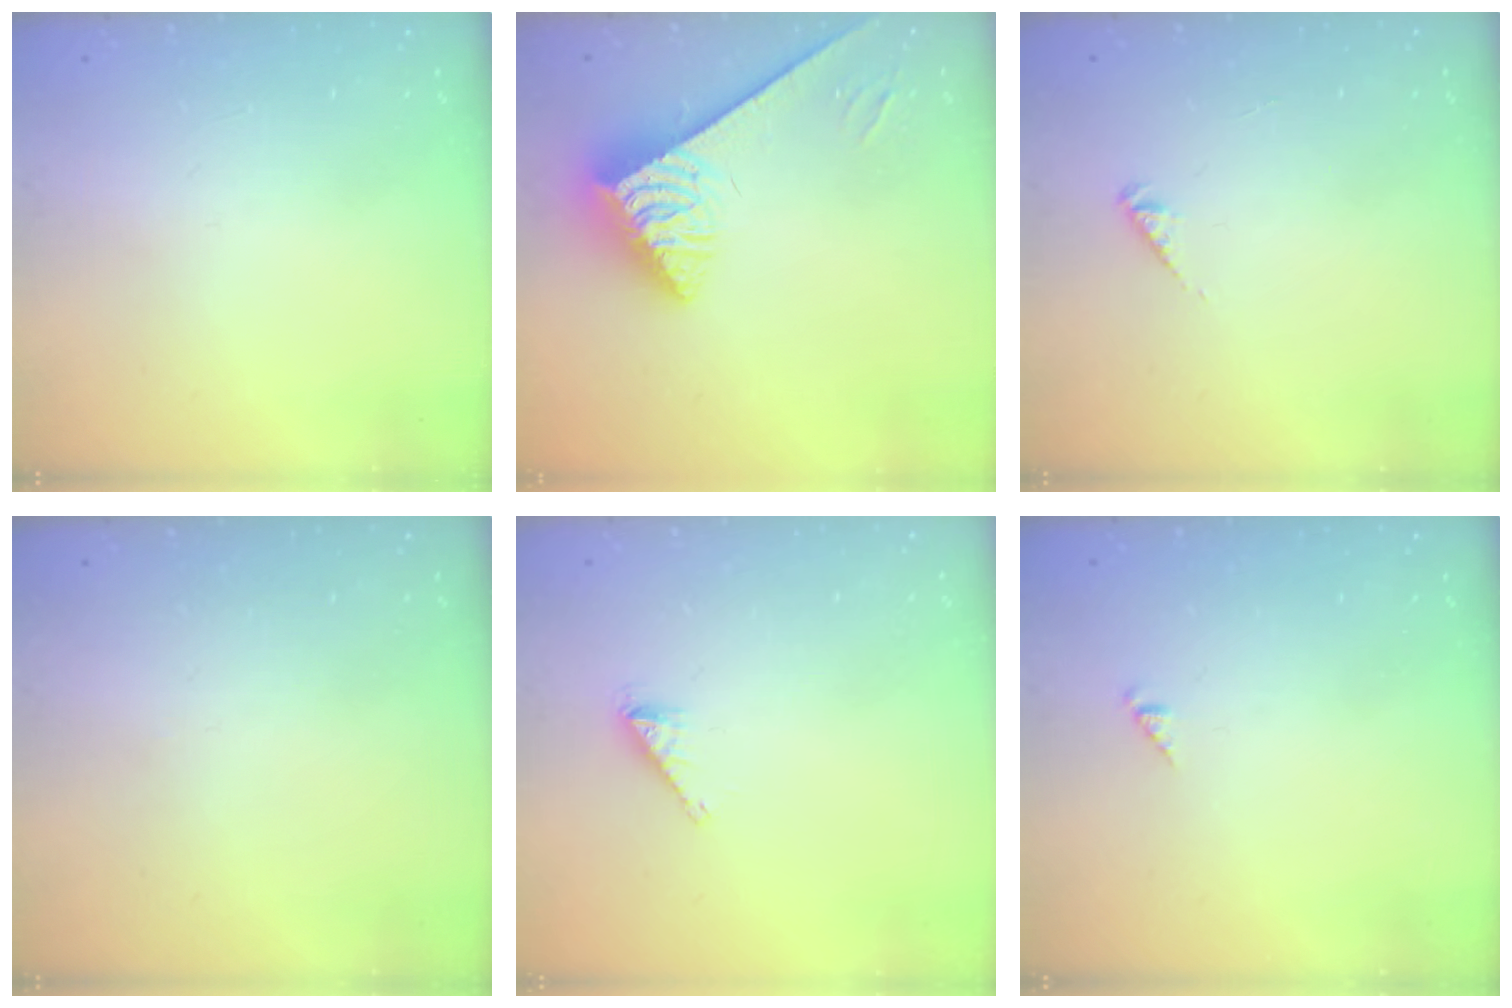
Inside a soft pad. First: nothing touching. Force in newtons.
{"total": 3.8, "press": 3.8, "slide": 0.5}
{"total": 2.5, "press": 2.5, "slide": 0.5}
{"total": 0.0}
{"total": 1.8, "press": 1.8, "slide": 0.0}
{"total": 0.8, "press": 0.8, "slide": 0.2}